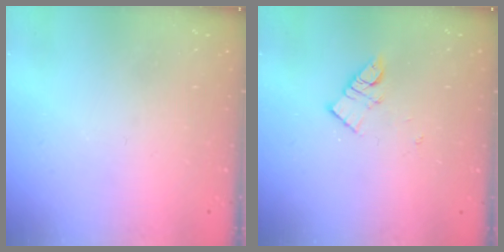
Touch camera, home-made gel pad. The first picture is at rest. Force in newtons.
{"total": 8.1, "press": 8.1, "slide": 0.4}